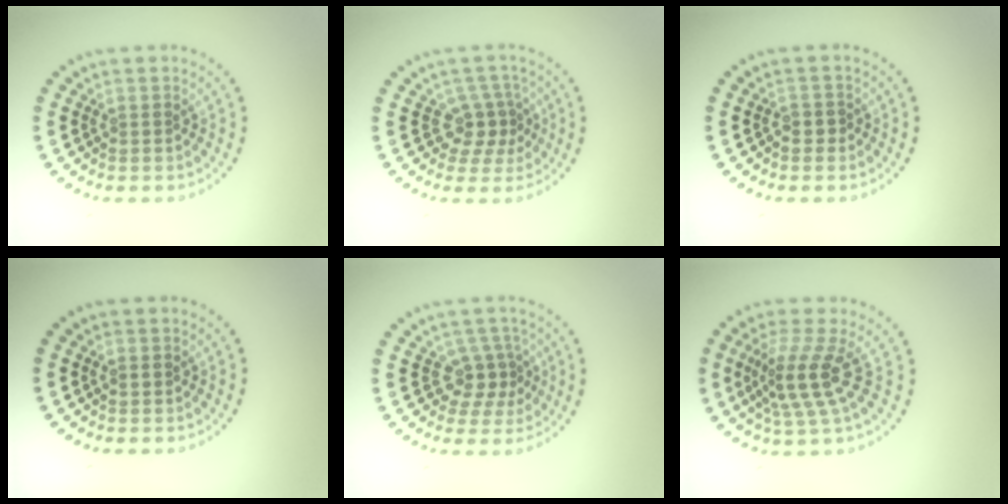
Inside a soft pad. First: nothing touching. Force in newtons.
{"total": 2.8, "press": 2.0, "slide": 1.9}
{"total": 0.7, "press": 0.6, "slide": 0.4}
{"total": 0.7, "press": 0.7, "slide": 0.1}
{"total": 2.8, "press": 2.0, "slide": 1.9}
{"total": 3.9, "press": 2.8, "slide": 2.7}